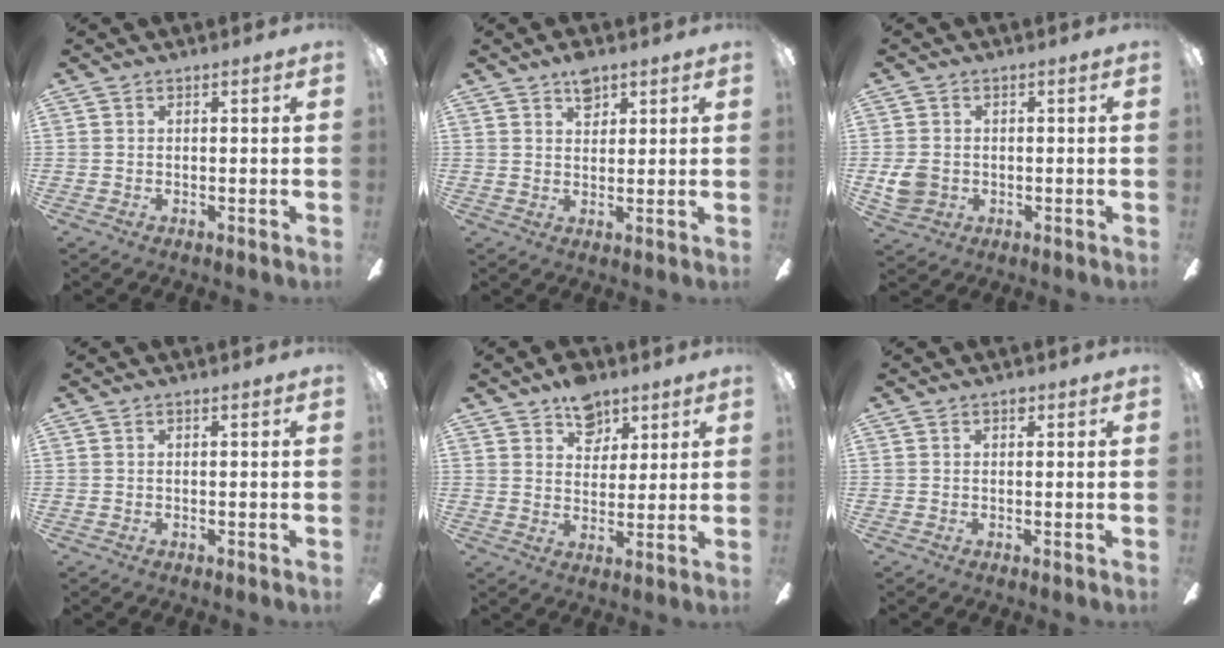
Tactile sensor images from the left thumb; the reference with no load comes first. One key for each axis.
{"total": 5.0, "fx": 3.3, "fy": 2.8, "fz": 2.4, "tx": -0.023, "ty": -0.013, "tz": 0.056}
{"total": 5.6, "fx": -0.4, "fy": 4.8, "fz": 2.7, "tx": -0.054, "ty": 0.008, "tz": -0.004}
{"total": 0.0}
{"total": 8.2, "fx": 5.6, "fy": 5.2, "fz": 2.8, "tx": -0.026, "ty": -0.026, "tz": 0.100}
{"total": 0.9, "fx": 0.5, "fy": 0.6, "fz": 0.4, "tx": -0.008, "ty": 0.003, "tz": 0.009}